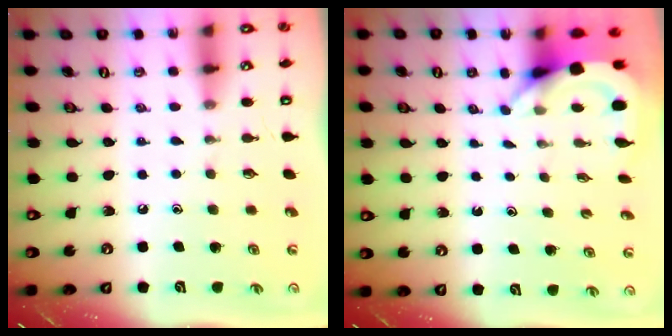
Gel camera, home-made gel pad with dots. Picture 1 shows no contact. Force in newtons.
{"total": 3.9, "press": 3.9, "slide": 0.2}